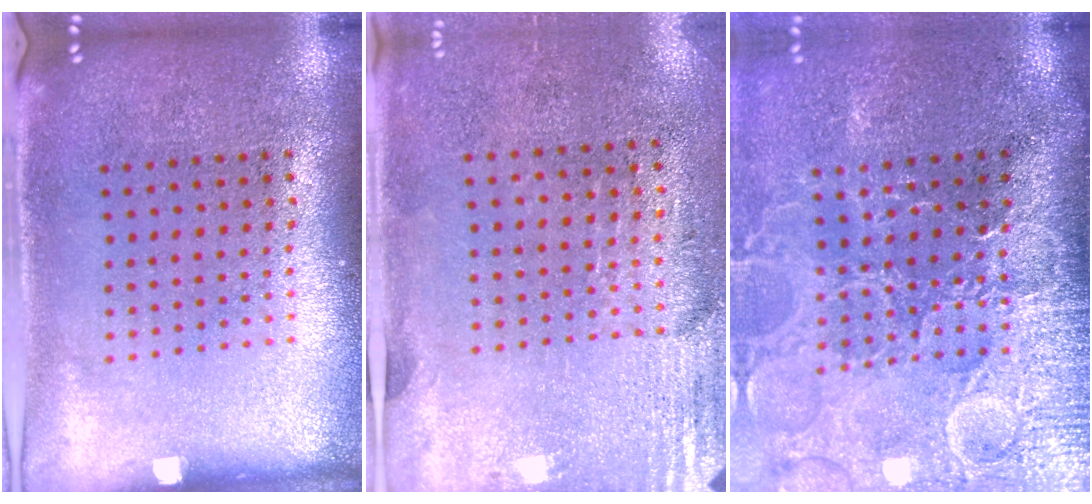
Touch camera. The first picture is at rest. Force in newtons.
{"total": 2.8, "press": 2.5, "slide": 1.4}
{"total": 4.3, "press": 3.8, "slide": 2.0}